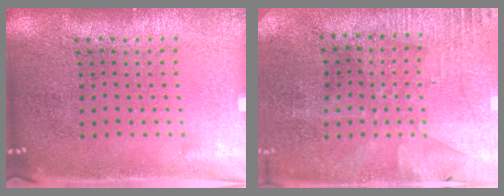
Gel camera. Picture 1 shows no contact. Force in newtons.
{"total": 2.8, "press": 2.5, "slide": 1.1}